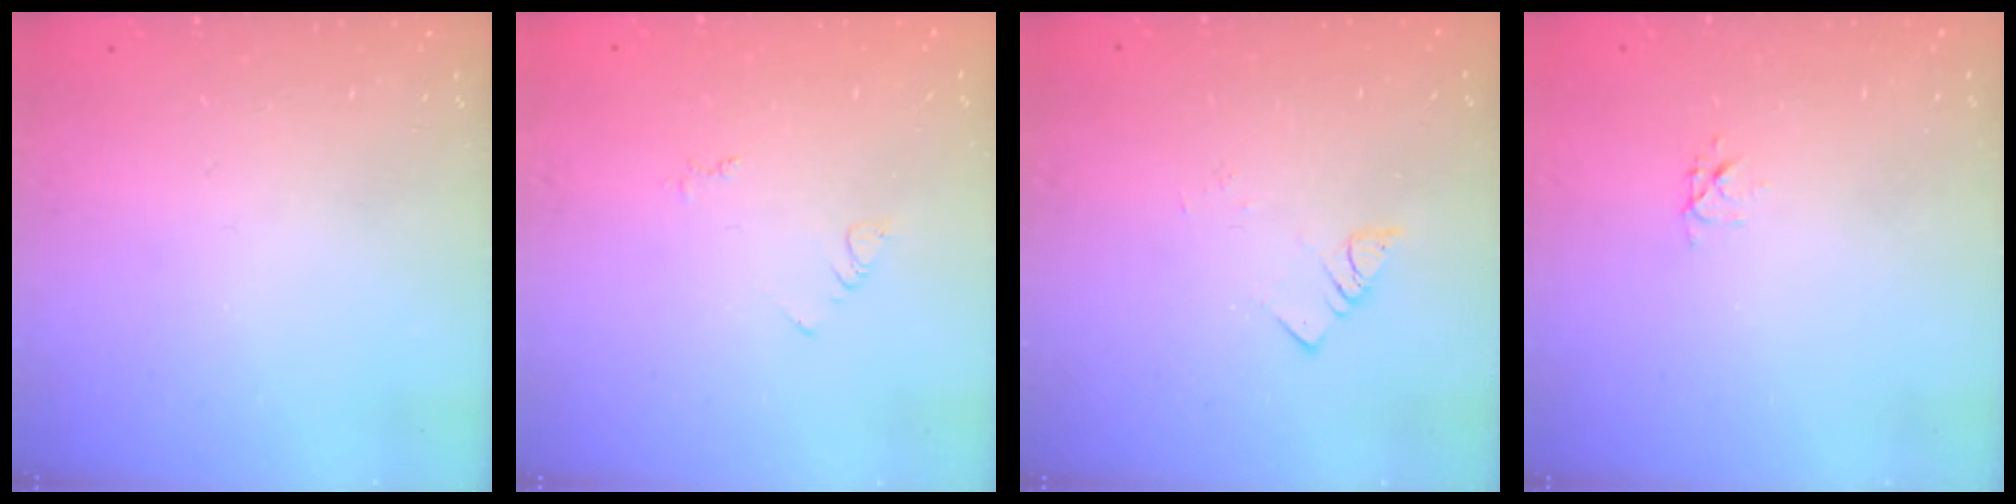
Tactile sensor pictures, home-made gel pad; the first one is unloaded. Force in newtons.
{"total": 2.9, "press": 2.9, "slide": 0.4}
{"total": 1.9, "press": 1.9, "slide": 0.1}
{"total": 3.2, "press": 3.2, "slide": 0.3}